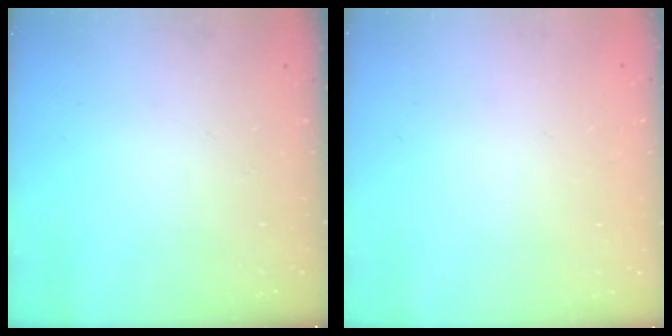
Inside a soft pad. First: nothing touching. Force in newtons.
{"total": 2.2, "press": 2.2, "slide": 0.1}